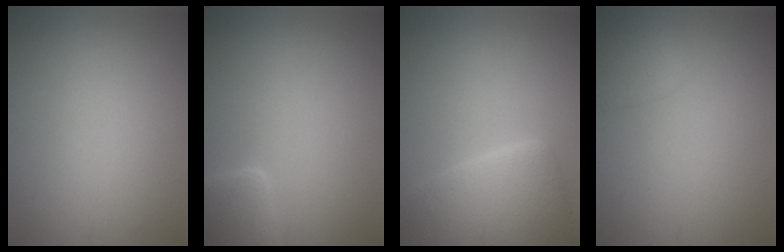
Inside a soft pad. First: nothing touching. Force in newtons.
{"total": 3.4, "press": 3.4, "slide": 0.2}
{"total": 5.9, "press": 5.9, "slide": 0.5}
{"total": 1.5, "press": 1.5, "slide": 0.0}